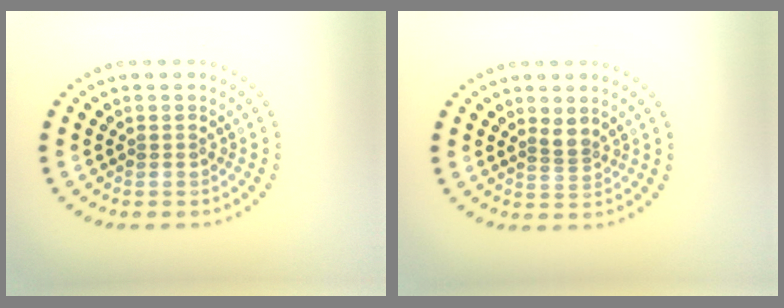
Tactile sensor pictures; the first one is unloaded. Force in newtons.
{"total": 1.2, "press": 0.8, "slide": 0.9}